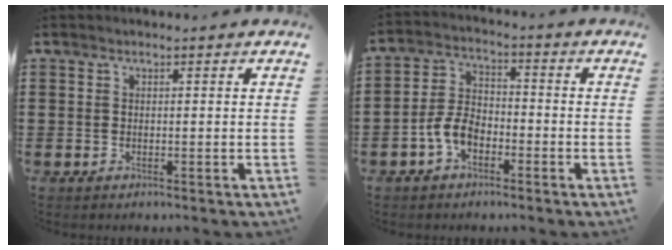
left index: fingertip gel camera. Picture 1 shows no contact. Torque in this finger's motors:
{"motor_torque": [1.34, 0.58, 0.57, 0.14]}